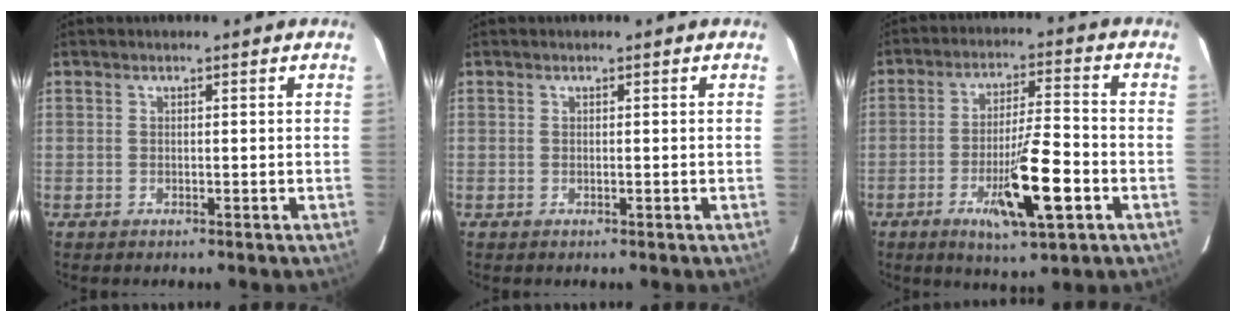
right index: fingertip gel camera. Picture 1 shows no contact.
{"total": 0.0}
{"total": 11.6, "force": [-4.4, 1.3, 10.7], "torque": [-0.183, -0.012, -0.070]}